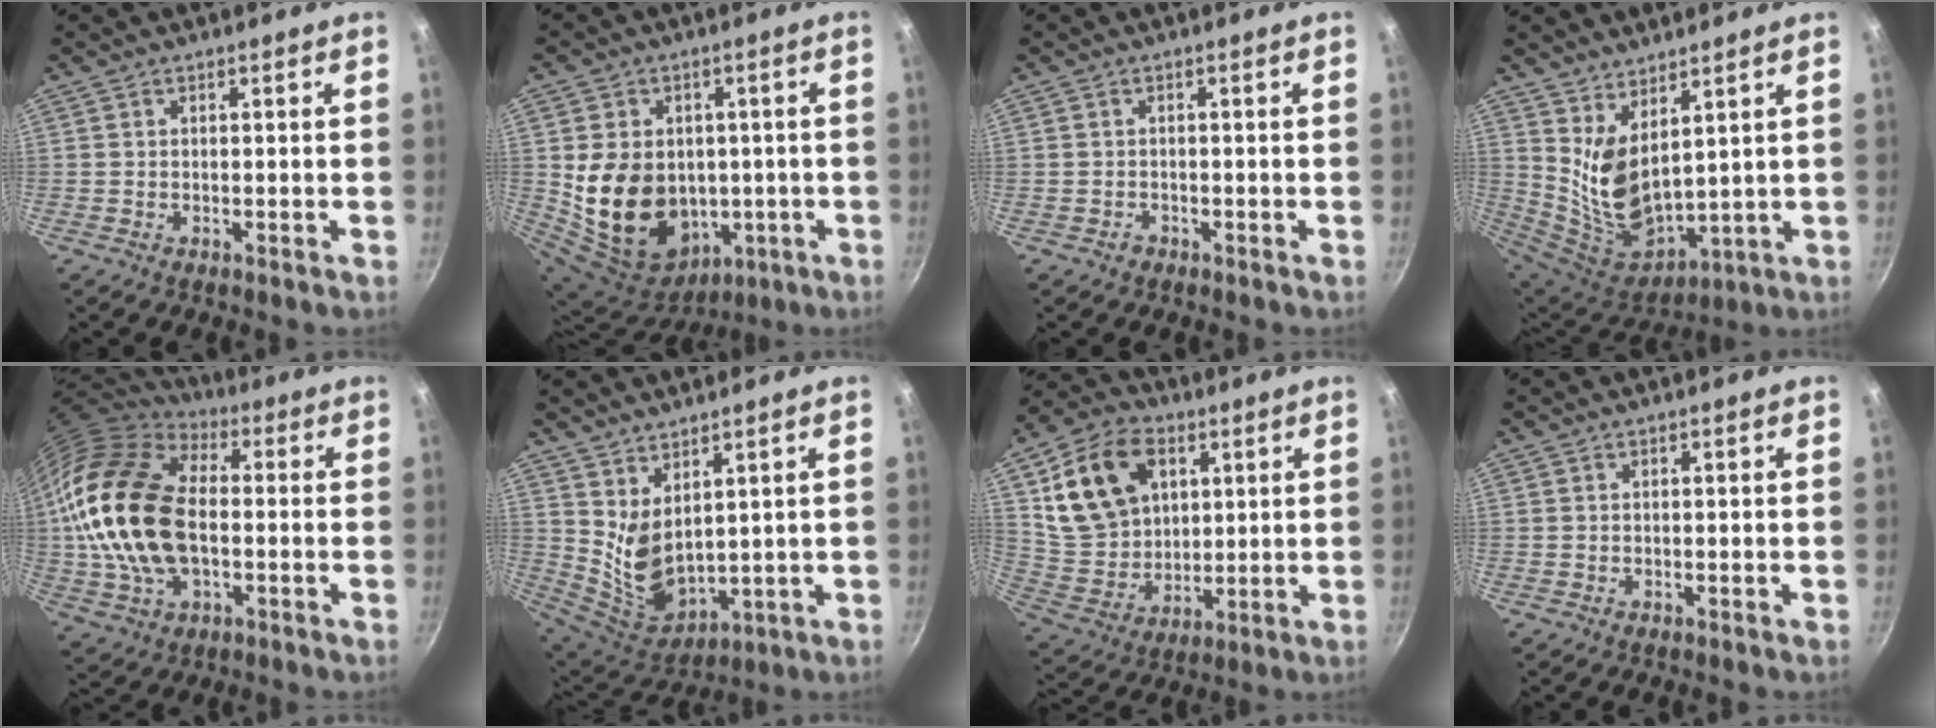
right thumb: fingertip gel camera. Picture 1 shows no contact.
{"total": 18.6, "force": [-0.8, 14.8, 11.2], "torque": [-0.201, 0.003, 0.014]}
{"total": 1.1, "force": [-0.6, 0.9, 0.2], "torque": [0.000, 0.009, -0.005]}
{"total": 11.2, "force": [5.4, 5.6, 8.1], "torque": [-0.134, -0.069, 0.122]}
{"total": 22.1, "force": [-0.4, 13.8, 17.2], "torque": [-0.320, 0.022, -0.010]}
{"total": 9.2, "force": [4.1, 5.1, 6.5], "torque": [-0.103, -0.056, 0.100]}
{"total": 18.8, "force": [6.1, 13.8, 11.2], "torque": [-0.186, -0.010, 0.121]}
{"total": 0.0}